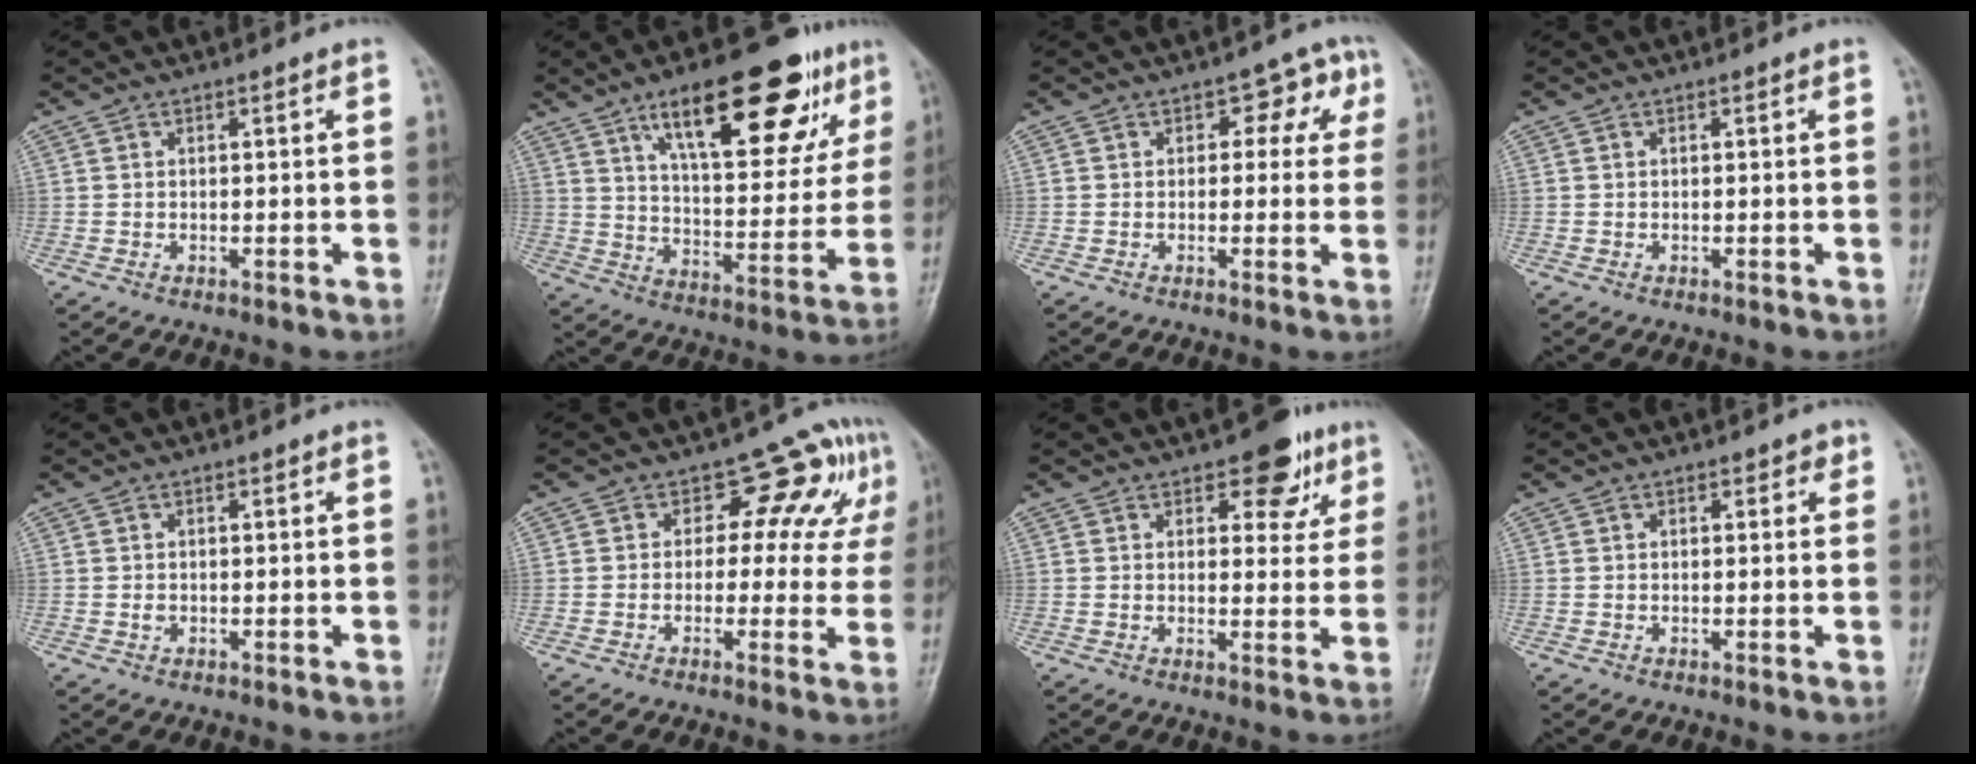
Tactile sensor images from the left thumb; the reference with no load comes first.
{"total": 23.6, "force": [13.0, 8.9, 17.6], "torque": [-0.215, -0.035, 0.201]}
{"total": 5.5, "force": [1.5, 3.9, 3.6], "torque": [0.004, 0.004, 0.007]}
{"total": 0.0}
{"total": 0.7, "force": [-0.2, 0.6, 0.2], "torque": [-0.005, 0.001, -0.005]}
{"total": 10.4, "force": [3.7, 7.0, 6.8], "torque": [-0.022, 0.002, 0.037]}
{"total": 7.5, "force": [4.3, 4.2, 4.5], "torque": [-0.020, -0.017, 0.051]}
{"total": 1.6, "force": [0.8, 1.1, 0.8], "torque": [0.003, -0.001, 0.006]}